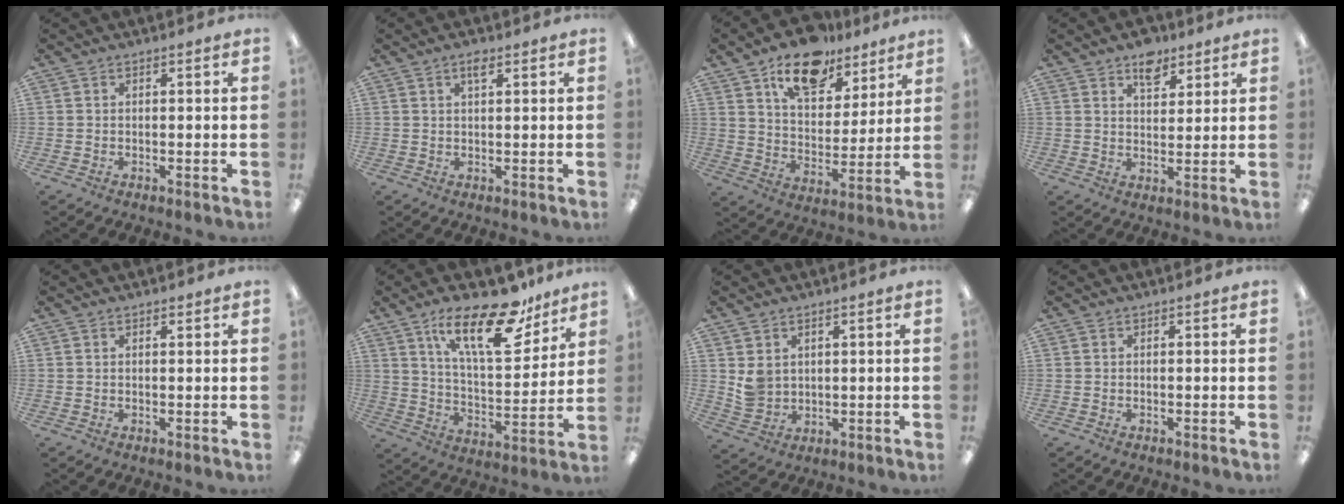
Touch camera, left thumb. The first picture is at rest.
{"total": 2.4, "force": [1.5, 0.8, 1.7], "torque": [-0.030, 0.001, 0.025]}
{"total": 15.3, "force": [10.9, 7.8, 7.4], "torque": [-0.117, -0.056, 0.193]}
{"total": 6.8, "force": [4.9, 3.7, 2.9], "torque": [-0.023, -0.025, 0.082]}
{"total": 0.6, "force": [0.6, 0.2, 0.2], "torque": [-0.005, 0.000, 0.010]}
{"total": 21.7, "force": [13.8, 8.3, 14.6], "torque": [-0.232, -0.073, 0.230]}
{"total": 4.1, "force": [2.1, 3.3, 1.2], "torque": [-0.025, -0.004, 0.041]}
{"total": 0.0}